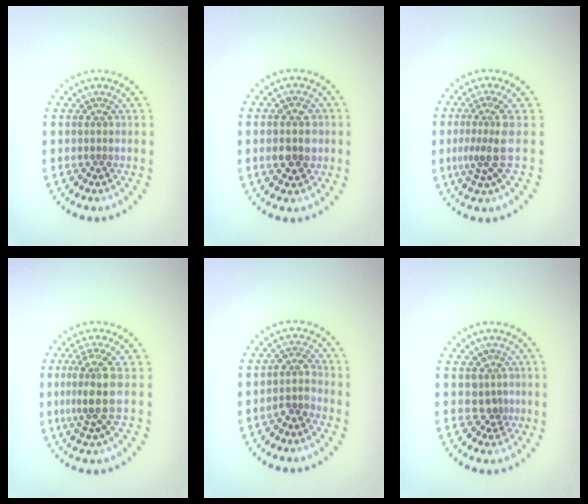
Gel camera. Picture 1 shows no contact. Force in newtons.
{"total": 3.8, "press": 3.8, "slide": 0.2}
{"total": 3.2, "press": 2.2, "slide": 2.3}
{"total": 3.7, "press": 2.9, "slide": 2.3}
{"total": 2.0, "press": 1.6, "slide": 1.3}
{"total": 1.8, "press": 1.3, "slide": 1.2}